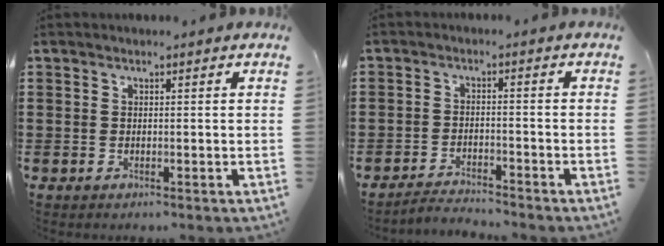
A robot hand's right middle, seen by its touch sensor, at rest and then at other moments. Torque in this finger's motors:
{"motor_torque": [-1.11, -0.48, -0.70, -0.12]}